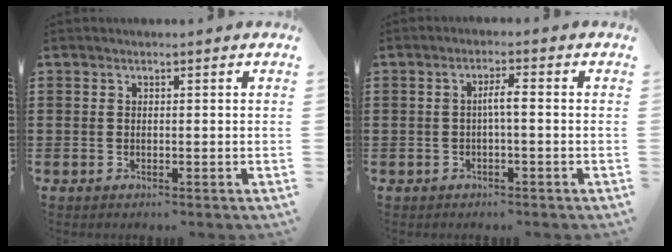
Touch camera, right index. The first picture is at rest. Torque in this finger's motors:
{"motor_torque": [0.57, -0.63, 0.07, 0.09]}